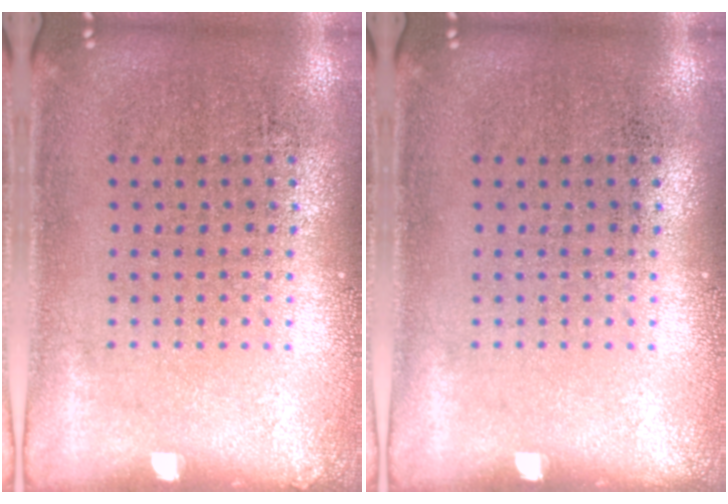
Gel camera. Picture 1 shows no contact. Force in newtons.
{"total": 0.0}